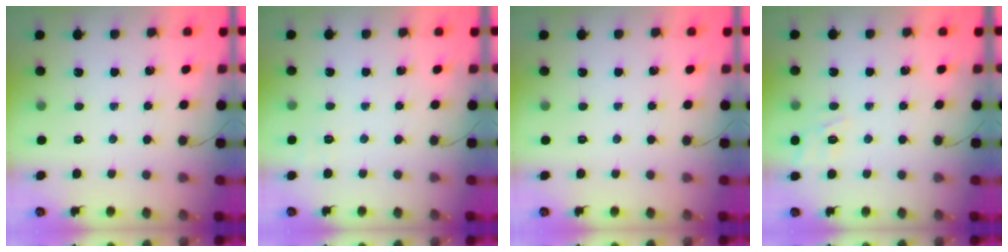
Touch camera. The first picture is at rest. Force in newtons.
{"total": 1.6, "press": 0.1, "slide": 1.6}
{"total": 0.0}
{"total": 3.8, "press": 3.5, "slide": 1.4}